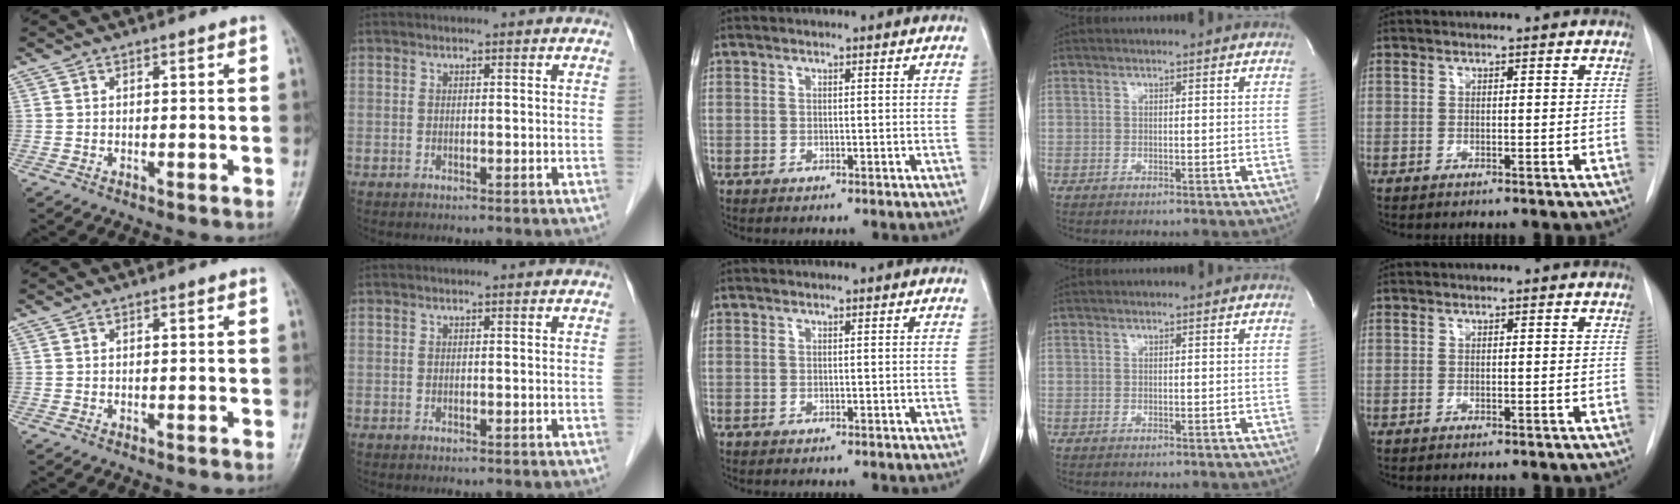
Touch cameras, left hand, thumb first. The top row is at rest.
{}